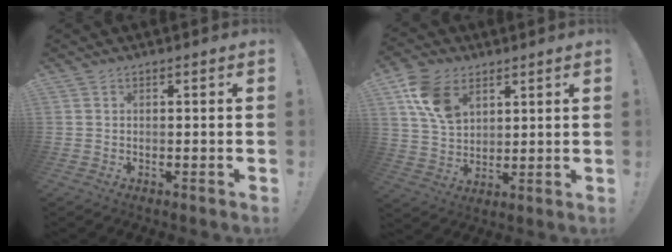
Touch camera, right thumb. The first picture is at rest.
{"total": 13.1, "force": [6.4, 8.8, 7.3], "torque": [-0.124, -0.020, 0.125]}